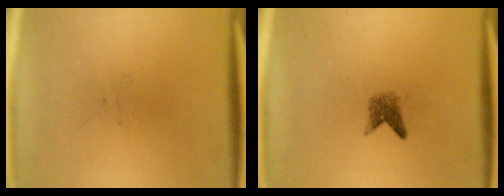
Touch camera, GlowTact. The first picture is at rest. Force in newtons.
{"total": 1.9}